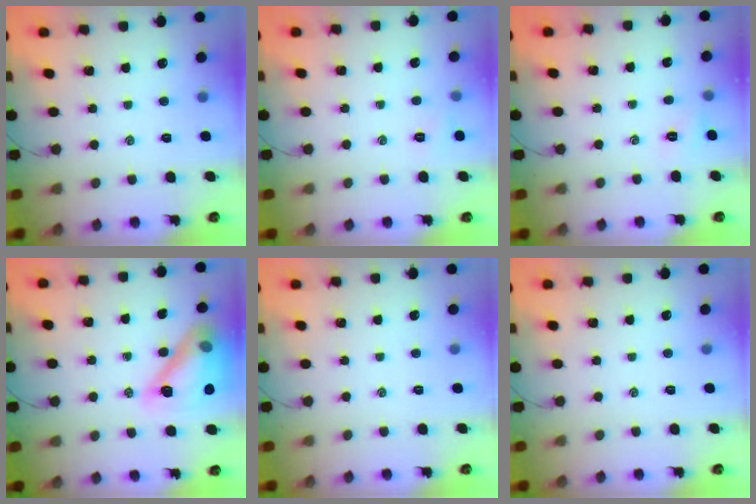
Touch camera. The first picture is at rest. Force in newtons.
{"total": 4.5, "press": 4.3, "slide": 1.3}
{"total": 2.2, "press": 2.2, "slide": 0.5}
{"total": 17.6, "press": 17.5, "slide": 2.0}
{"total": 0.0}
{"total": 0.0}